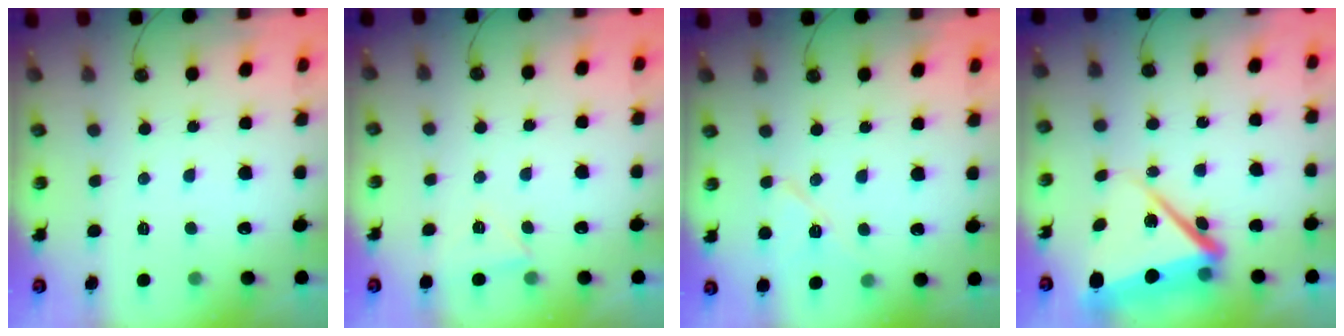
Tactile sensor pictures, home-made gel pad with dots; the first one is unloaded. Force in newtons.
{"total": 3.5, "press": 3.5, "slide": 0.5}
{"total": 8.7, "press": 8.6, "slide": 1.0}
{"total": 12.0, "press": 11.7, "slide": 2.8}